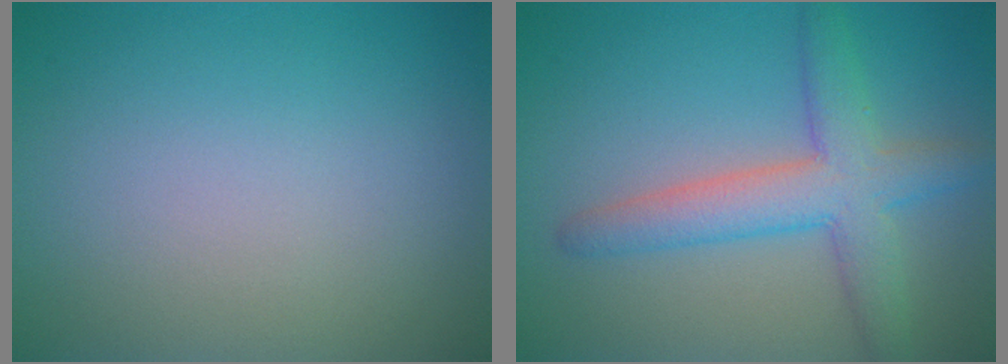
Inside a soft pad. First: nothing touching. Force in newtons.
{"total": 5.3, "press": 5.3, "slide": 0.2}